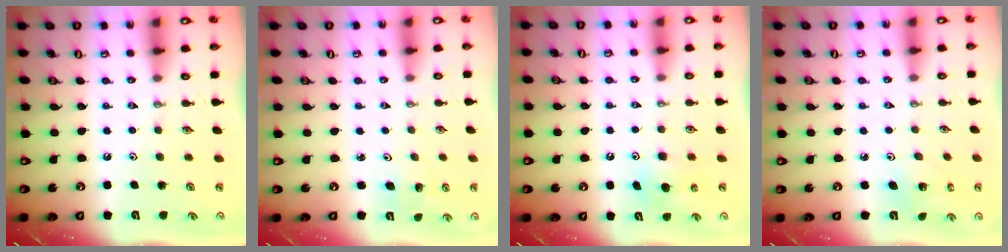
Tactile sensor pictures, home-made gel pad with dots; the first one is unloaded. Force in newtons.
{"total": 2.0, "press": 2.0, "slide": 0.1}
{"total": 6.1, "press": 6.1, "slide": 0.5}
{"total": 2.8, "press": 2.8, "slide": 0.2}